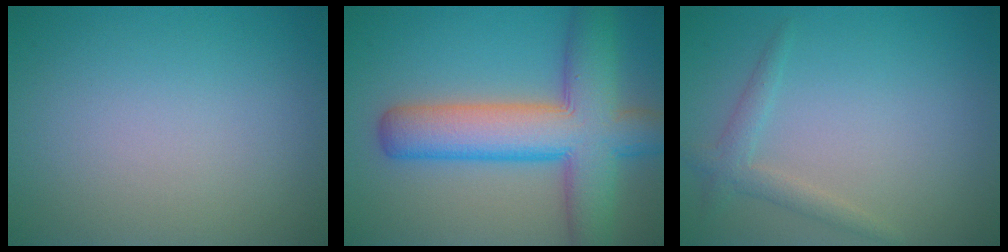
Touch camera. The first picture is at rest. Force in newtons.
{"total": 9.9, "press": 9.9, "slide": 0.6}
{"total": 1.8, "press": 1.8, "slide": 0.1}